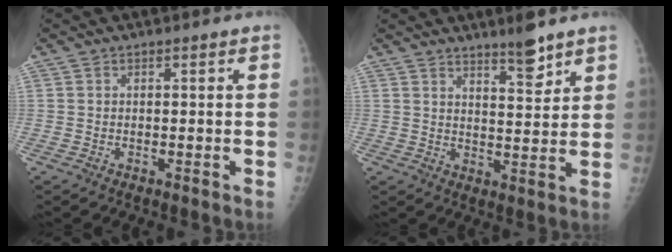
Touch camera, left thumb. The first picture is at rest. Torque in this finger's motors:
{"motor_torque": [0.12, 0.18, -0.11, -0.16, 0.04]}